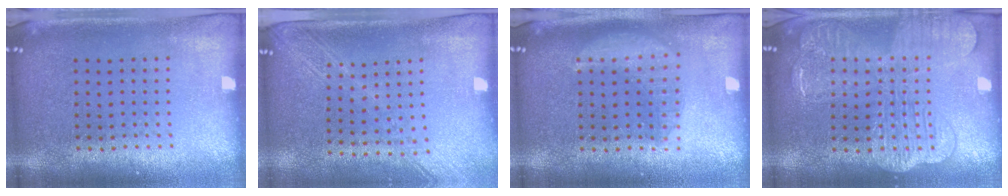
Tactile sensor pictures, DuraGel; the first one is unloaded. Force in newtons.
{"total": 2.0, "press": 1.7, "slide": 1.1}
{"total": 1.6, "press": 1.6, "slide": 0.2}
{"total": 3.7, "press": 3.6, "slide": 0.5}